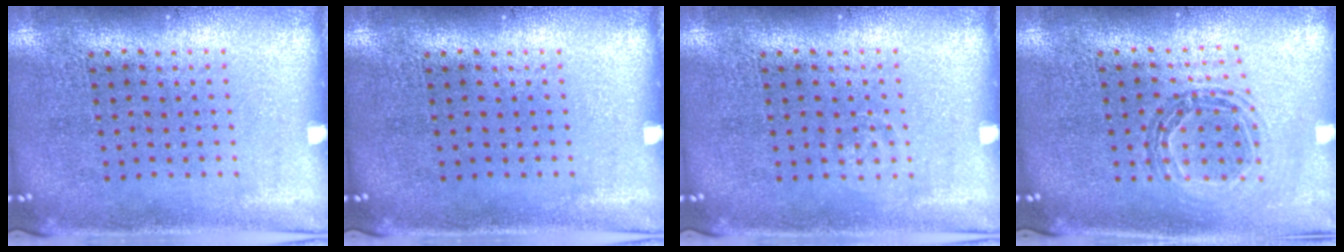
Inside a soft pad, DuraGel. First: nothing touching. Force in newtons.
{"total": 0.0}
{"total": 0.8, "press": 0.7, "slide": 0.1}
{"total": 0.9, "press": 0.9, "slide": 0.1}